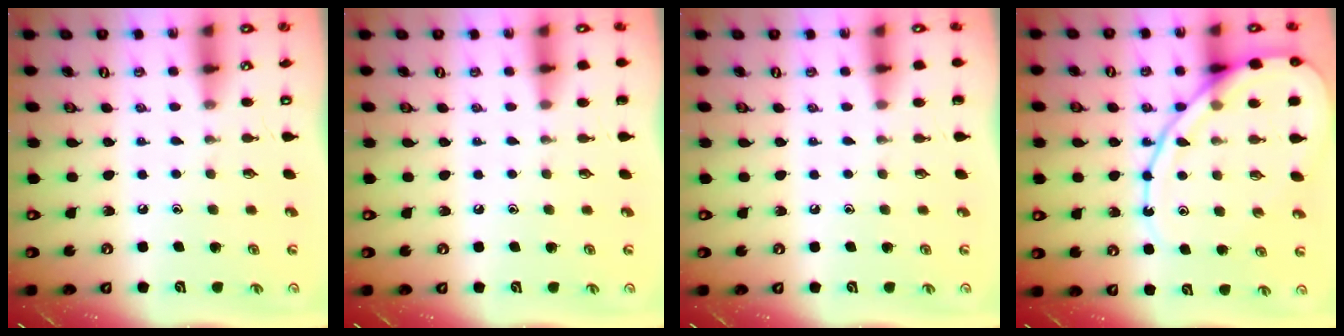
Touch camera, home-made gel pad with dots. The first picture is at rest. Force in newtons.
{"total": 0.0}
{"total": 0.0}
{"total": 15.4, "press": 15.3, "slide": 1.6}